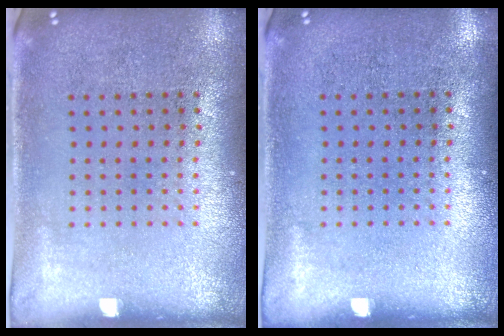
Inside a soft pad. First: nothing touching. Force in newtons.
{"total": 0.0}